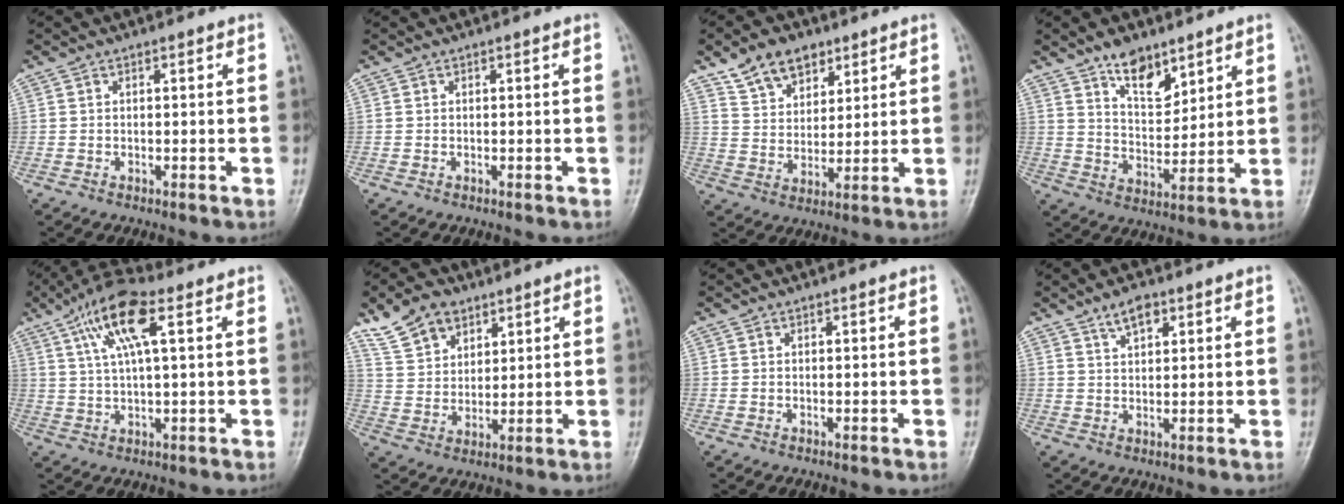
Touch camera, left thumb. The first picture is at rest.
{"total": 0.0}
{"total": 9.4, "force": [6.0, 6.0, 4.2], "torque": [-0.042, -0.030, 0.109]}
{"total": 8.9, "force": [6.1, 4.3, 4.7], "torque": [-0.049, -0.048, 0.111]}
{"total": 10.4, "force": [4.3, 2.7, 9.1], "torque": [-0.183, 0.008, 0.078]}
{"total": 9.3, "force": [6.1, 5.8, 3.8], "torque": [-0.049, -0.022, 0.121]}
{"total": 0.0}
{"total": 4.1, "force": [2.6, 1.9, 2.5], "torque": [-0.034, -0.010, 0.047]}